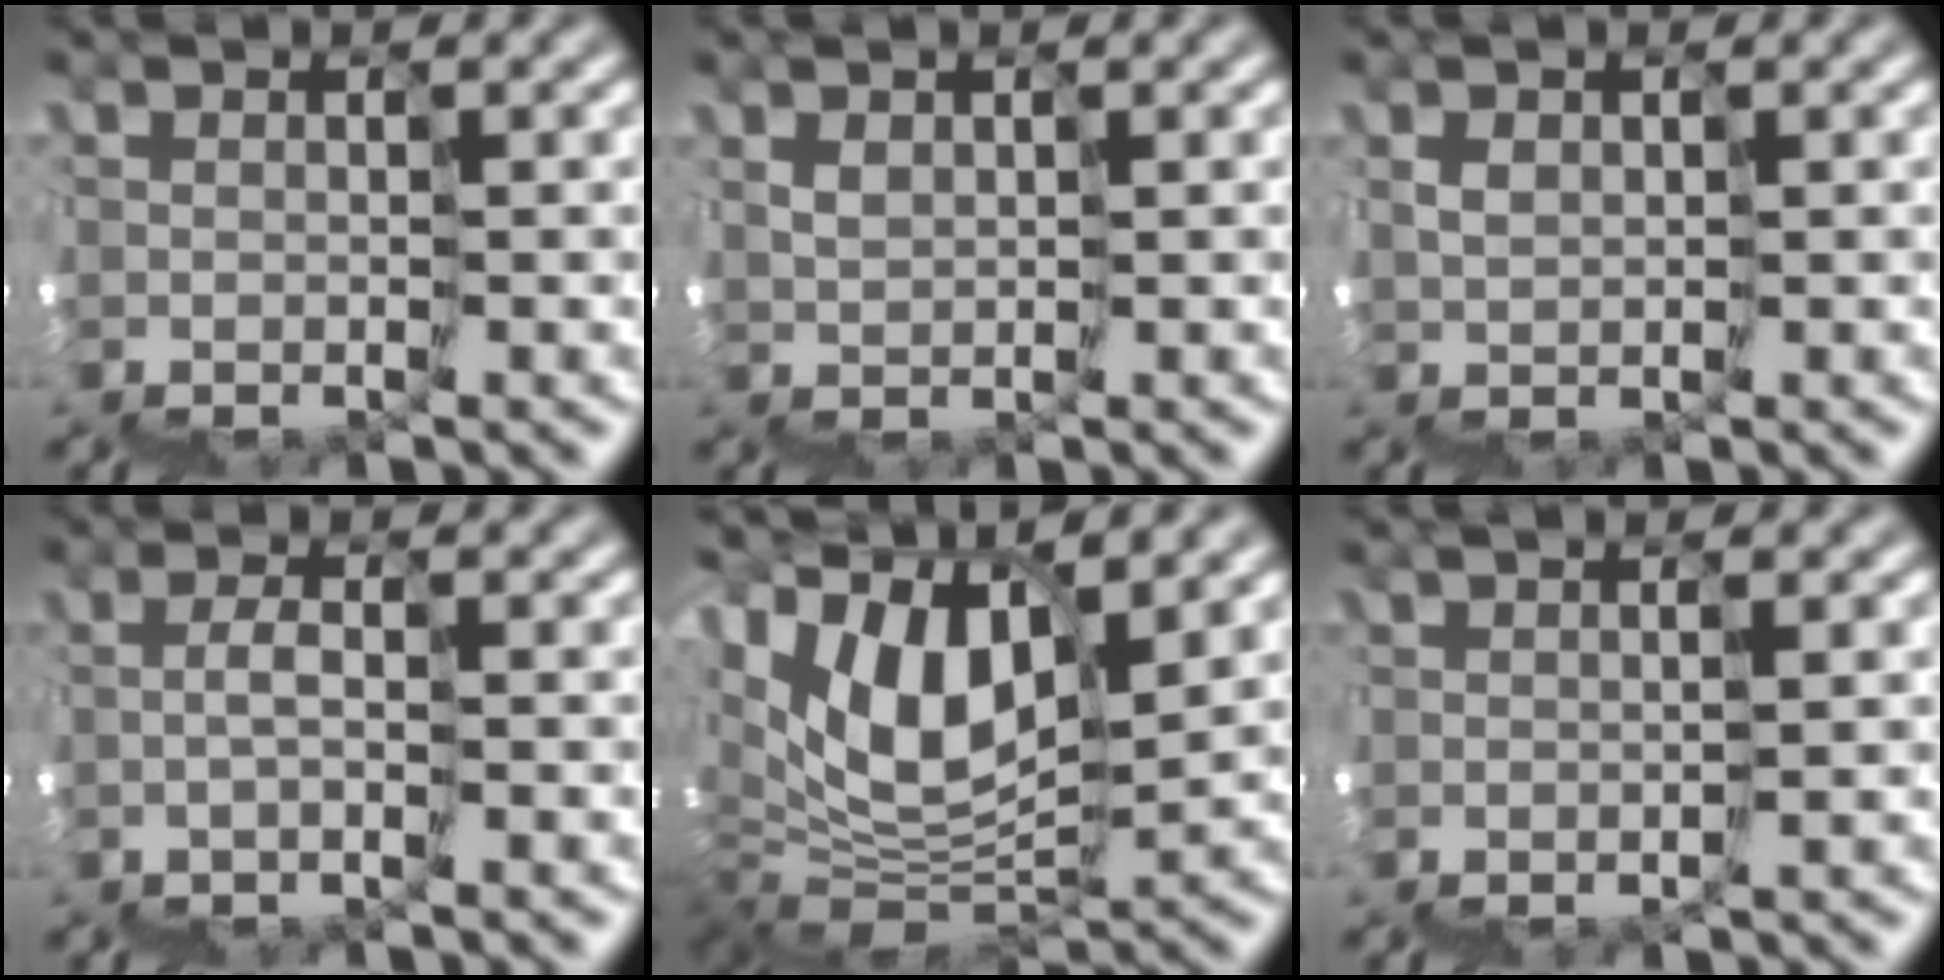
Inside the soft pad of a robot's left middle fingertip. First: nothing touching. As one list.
[{"total": 1.0, "force": [1.0, -0.2, 0.3], "torque": [-0.010, 0.016, 0.019]}, {"total": 0.8, "force": [0.7, 0.0, 0.4], "torque": [-0.013, 0.013, 0.012]}, {"total": 1.0, "force": [-0.6, -0.3, 0.7], "torque": [-0.010, 0.006, -0.009]}, {"total": 8.6, "force": [4.5, 3.5, 6.4], "torque": [-0.123, 0.020, 0.075]}, {"total": 1.9, "force": [1.0, -0.1, 1.6], "torque": [-0.022, 0.003, 0.023]}]